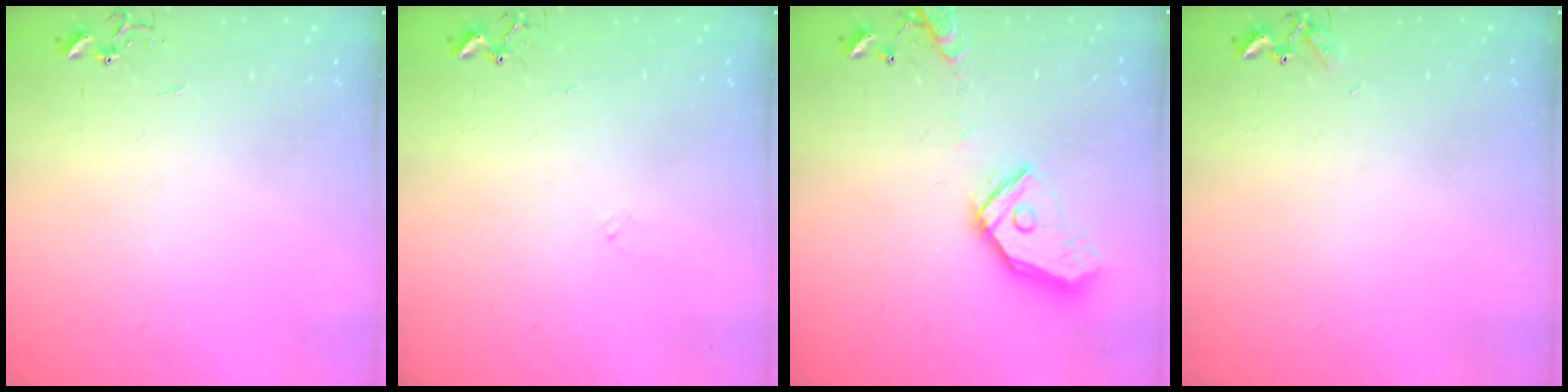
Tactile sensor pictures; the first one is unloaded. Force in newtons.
{"total": 6.5, "press": 6.5, "slide": 0.7}
{"total": 16.3, "press": 16.1, "slide": 2.4}
{"total": 4.5, "press": 4.5, "slide": 0.5}